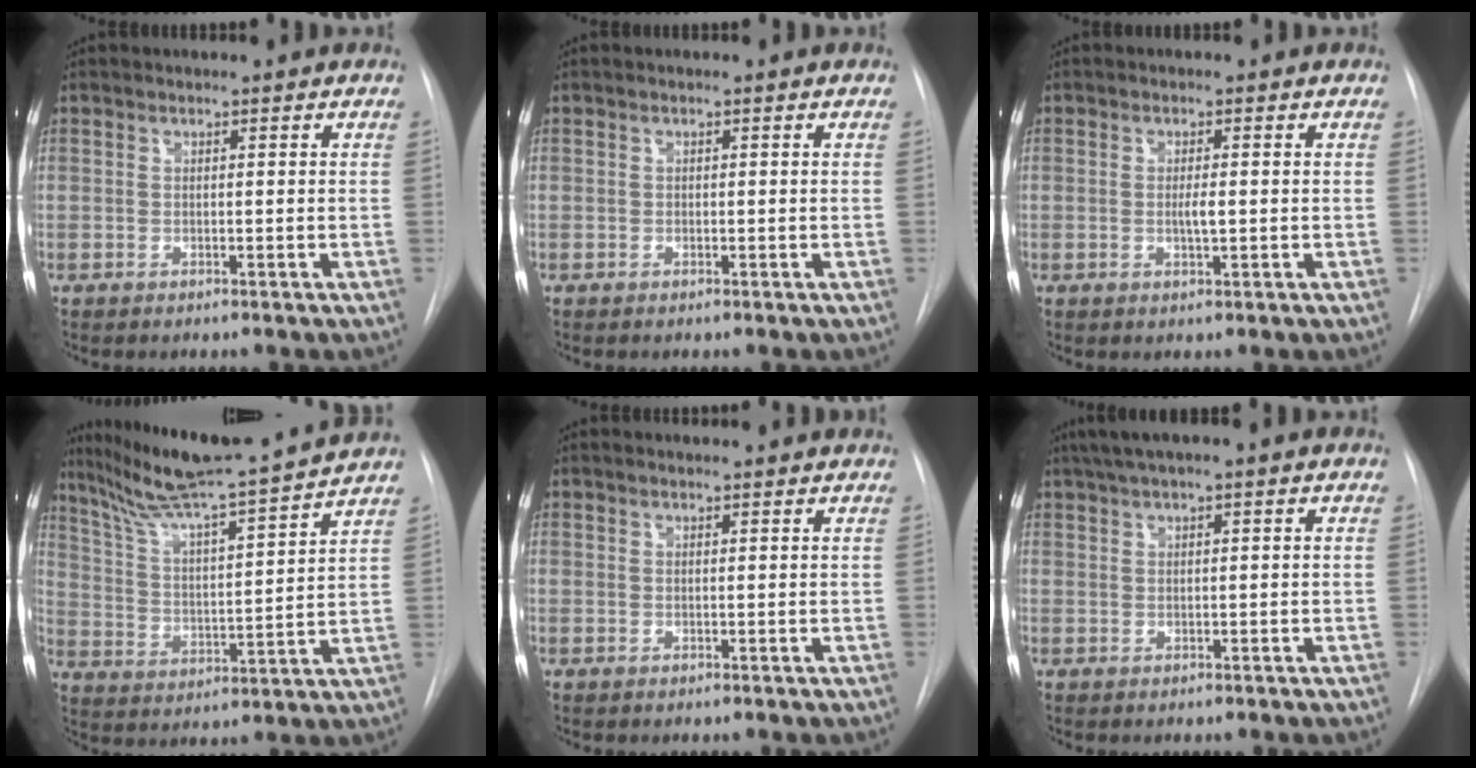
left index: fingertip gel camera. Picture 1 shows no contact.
{"total": 0.0}
{"total": 2.0, "force": [-0.2, 0.4, 2.0], "torque": [-0.038, -0.001, -0.003]}
{"total": 18.8, "force": [16.8, -0.9, 8.3], "torque": [-0.144, -0.009, 0.263]}
{"total": 3.8, "force": [3.7, 0.4, 0.9], "torque": [-0.015, 0.018, 0.040]}
{"total": 4.7, "force": [3.2, 0.0, 3.4], "torque": [-0.065, 0.029, 0.058]}